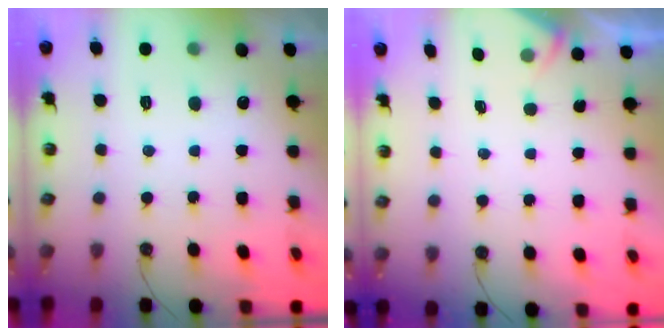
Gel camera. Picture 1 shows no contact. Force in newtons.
{"total": 2.0, "press": 1.9, "slide": 0.4}